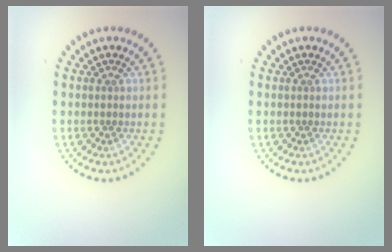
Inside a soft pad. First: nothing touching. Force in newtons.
{"total": 0.0}